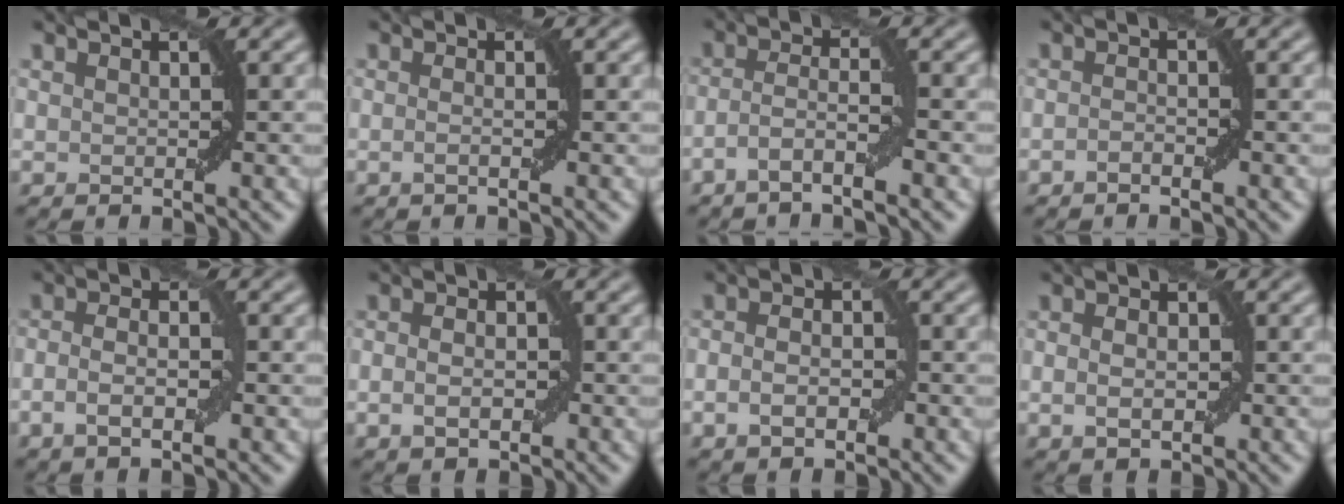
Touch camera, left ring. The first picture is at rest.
{"total": 1.0, "force": [-0.2, 0.2, 1.0], "torque": [-0.016, -0.004, -0.008]}
{"total": 2.8, "force": [-1.6, 0.2, 2.3], "torque": [-0.046, 0.009, -0.040]}
{"total": 0.9, "force": [-0.6, 0.2, 0.6], "torque": [-0.011, 0.004, -0.011]}
{"total": 2.9, "force": [-0.8, 1.1, 2.5], "torque": [-0.049, -0.003, -0.018]}
{"total": 2.7, "force": [-0.5, 1.7, 2.1], "torque": [-0.028, 0.003, -0.011]}
{"total": 2.7, "force": [-0.8, 1.6, 2.1], "torque": [-0.037, 0.002, -0.015]}
{"total": 2.6, "force": [-0.2, 1.6, 2.0], "torque": [-0.027, 0.003, -0.004]}